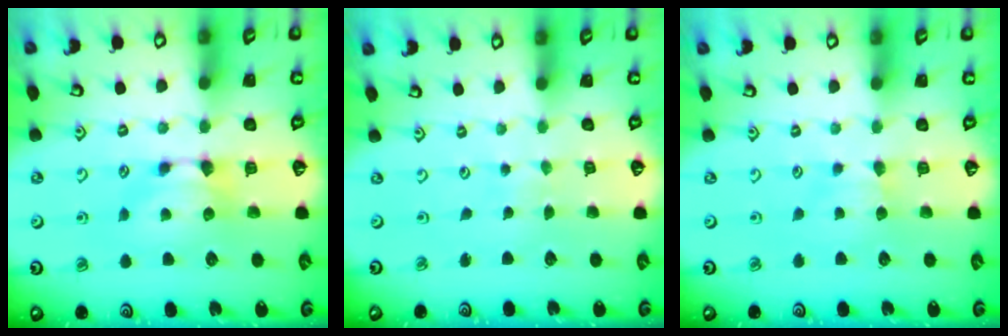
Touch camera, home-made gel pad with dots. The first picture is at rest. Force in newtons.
{"total": 5.2, "press": 5.2, "slide": 0.4}
{"total": 2.2, "press": 2.1, "slide": 0.4}